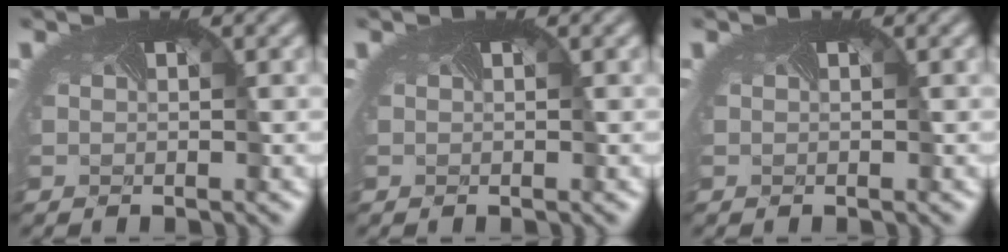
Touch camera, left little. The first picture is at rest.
{"total": 0.0}
{"total": 0.0}